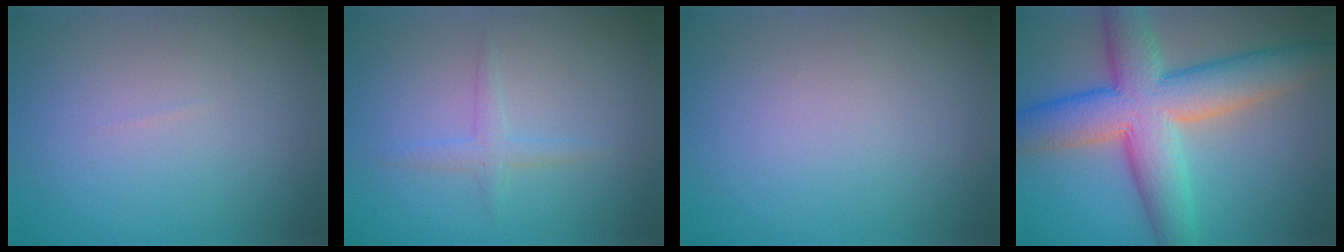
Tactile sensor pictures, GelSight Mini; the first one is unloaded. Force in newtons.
{"total": 1.5, "press": 1.5, "slide": 0.0}
{"total": 0.0}
{"total": 10.6, "press": 10.6, "slide": 0.7}